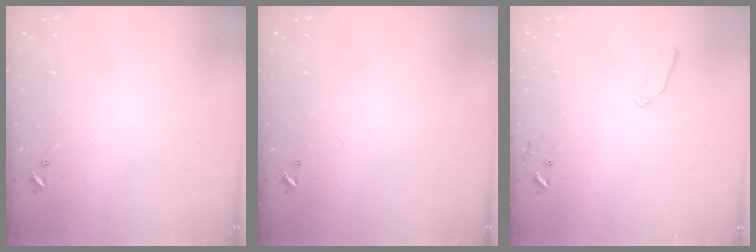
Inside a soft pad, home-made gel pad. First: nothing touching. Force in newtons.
{"total": 0.0}
{"total": 6.5, "press": 6.4, "slide": 1.0}